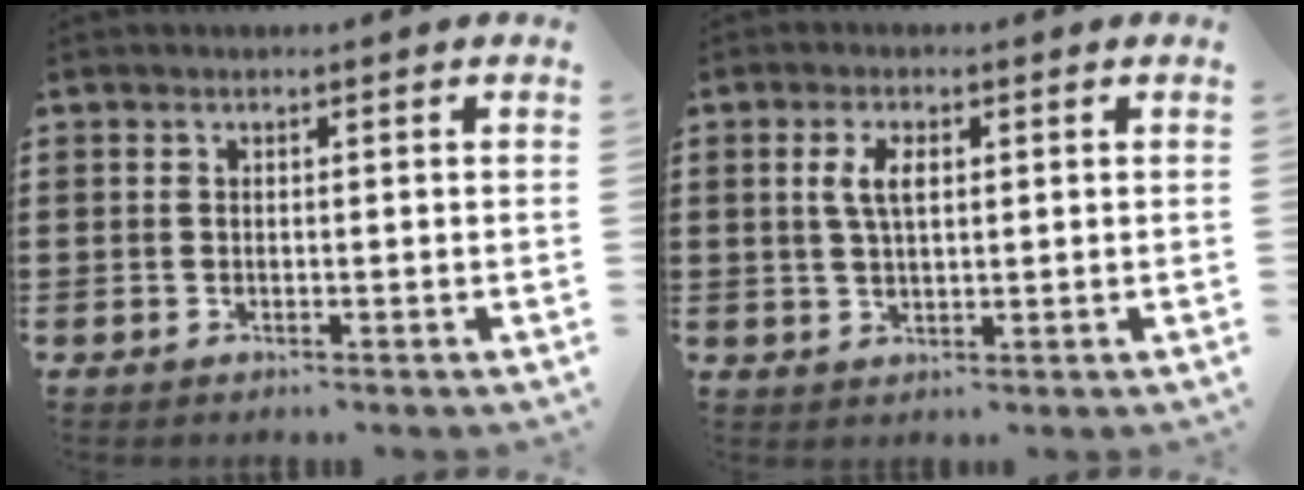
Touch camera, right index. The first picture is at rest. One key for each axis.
{"total": 4.1, "fx": 1.1, "fy": 1.9, "fz": 3.6, "tx": -0.075, "ty": 0.010, "tz": 0.016}